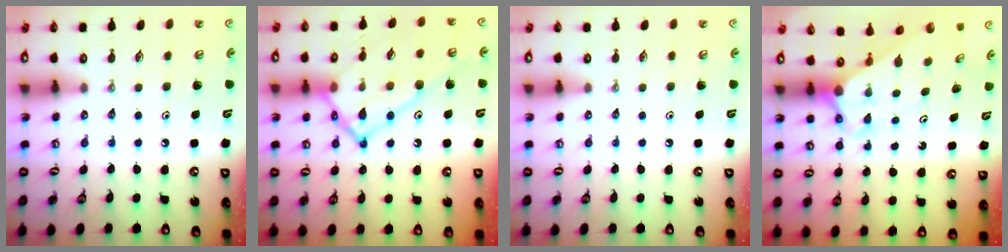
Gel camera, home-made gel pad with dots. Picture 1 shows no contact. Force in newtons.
{"total": 19.0, "press": 19.0, "slide": 1.5}
{"total": 0.0}
{"total": 2.7, "press": 2.7, "slide": 0.0}